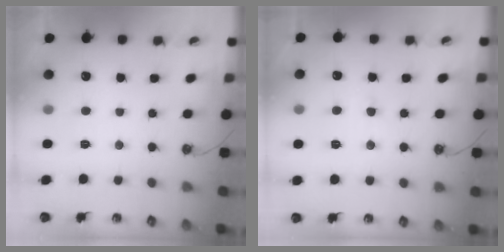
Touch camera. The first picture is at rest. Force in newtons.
{"total": 1.3, "press": 1.2, "slide": 0.5}